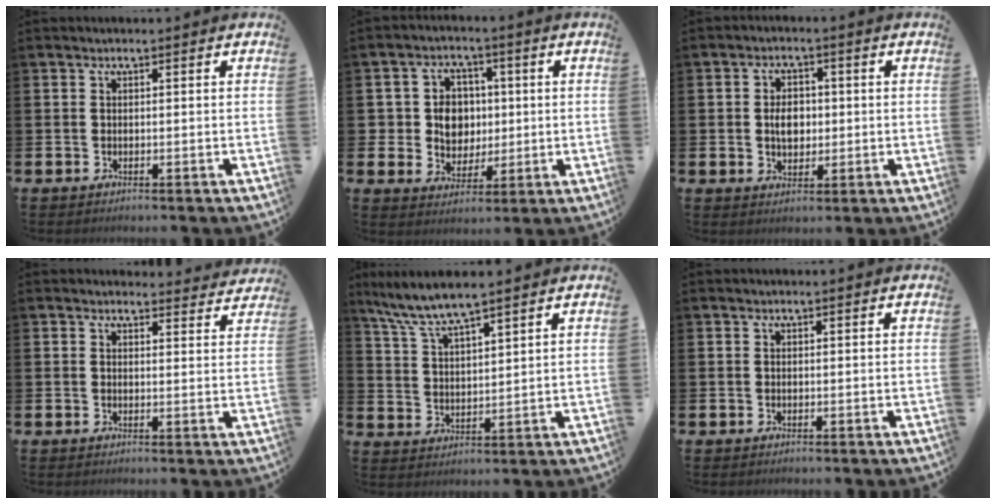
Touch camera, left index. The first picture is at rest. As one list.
[{"total": 6.6, "force": [1.0, 5.7, 3.2], "torque": [-0.065, 0.014, 0.012]}, {"total": 3.8, "force": [0.1, 2.8, 2.6], "torque": [-0.031, 0.002, -0.008]}, {"total": 2.6, "force": [2.5, 0.6, -0.1], "torque": [0.009, -0.017, 0.042]}, {"total": 6.1, "force": [5.6, 0.2, 2.4], "torque": [-0.073, -0.024, 0.100]}, {"total": 0.0}]